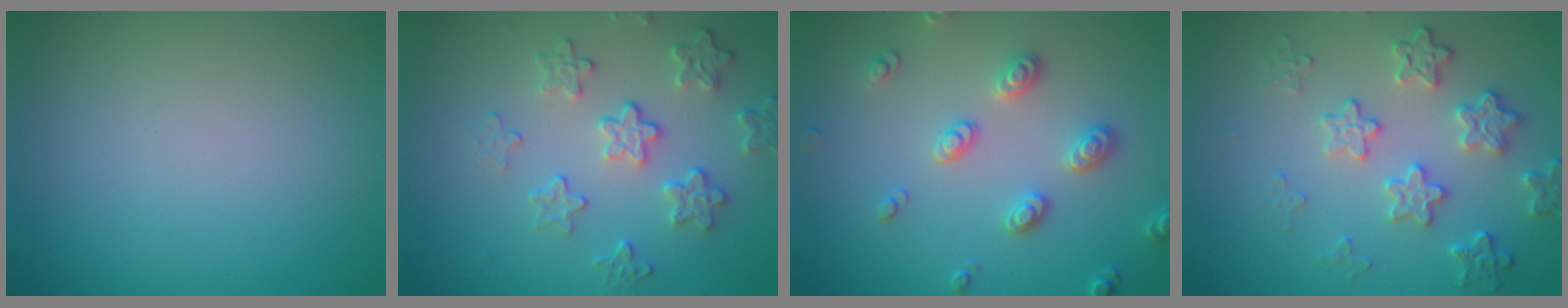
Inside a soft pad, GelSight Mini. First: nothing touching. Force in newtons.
{"total": 3.9, "press": 3.2, "slide": 2.2}
{"total": 2.8, "press": 2.7, "slide": 0.8}
{"total": 4.1, "press": 3.6, "slide": 2.0}